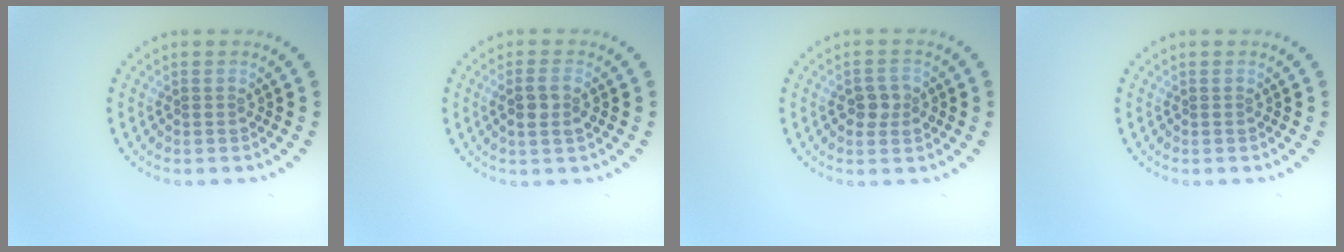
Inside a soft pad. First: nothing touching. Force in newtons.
{"total": 2.1, "press": 1.9, "slide": 0.9}
{"total": 2.0, "press": 2.0, "slide": 0.4}
{"total": 0.0}